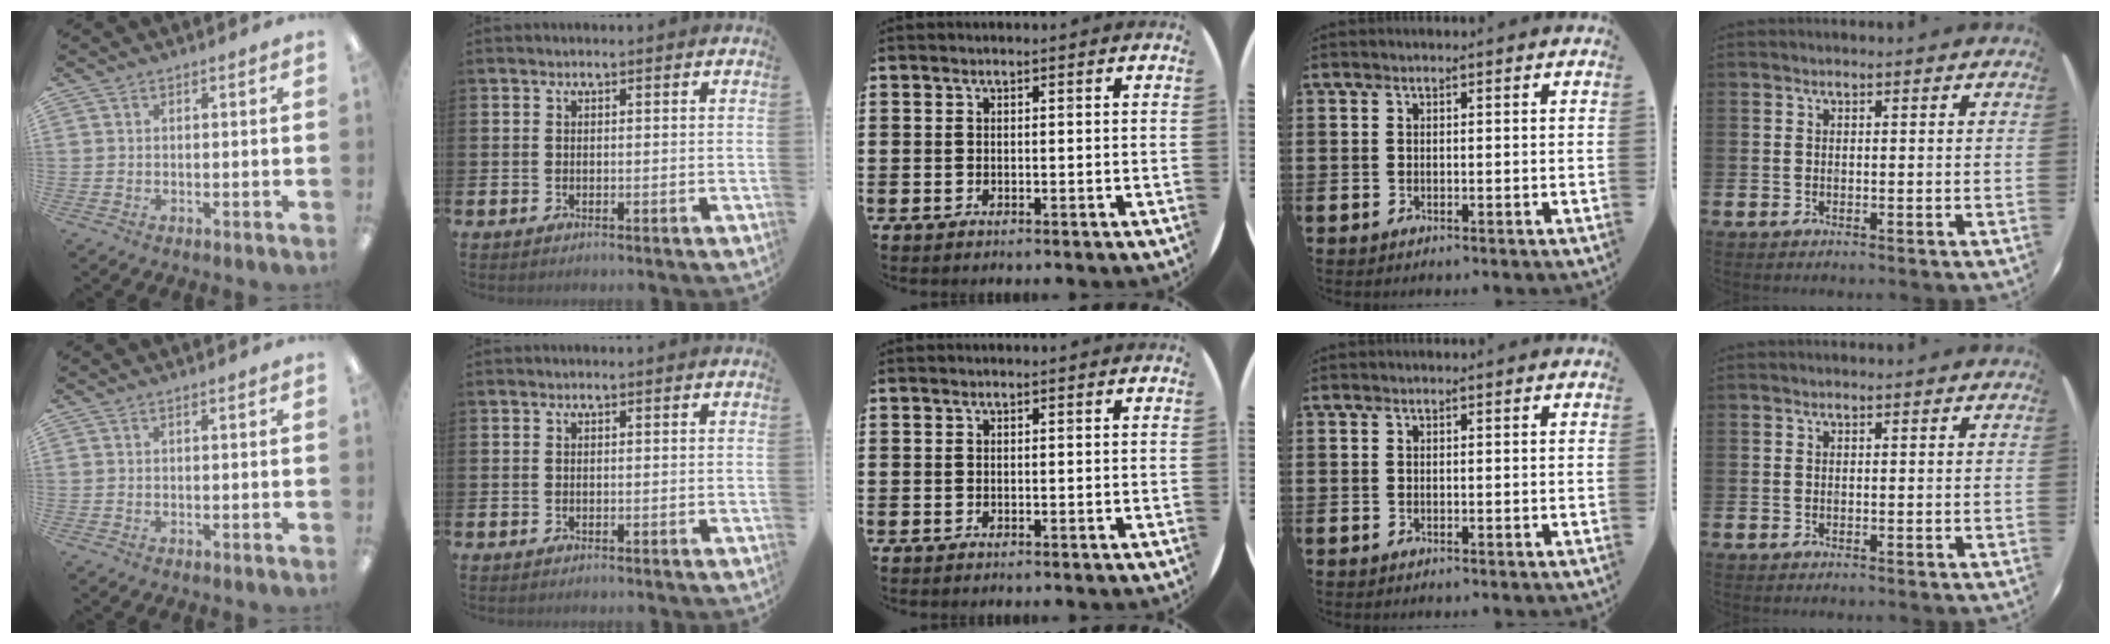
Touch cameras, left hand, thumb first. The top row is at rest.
{}